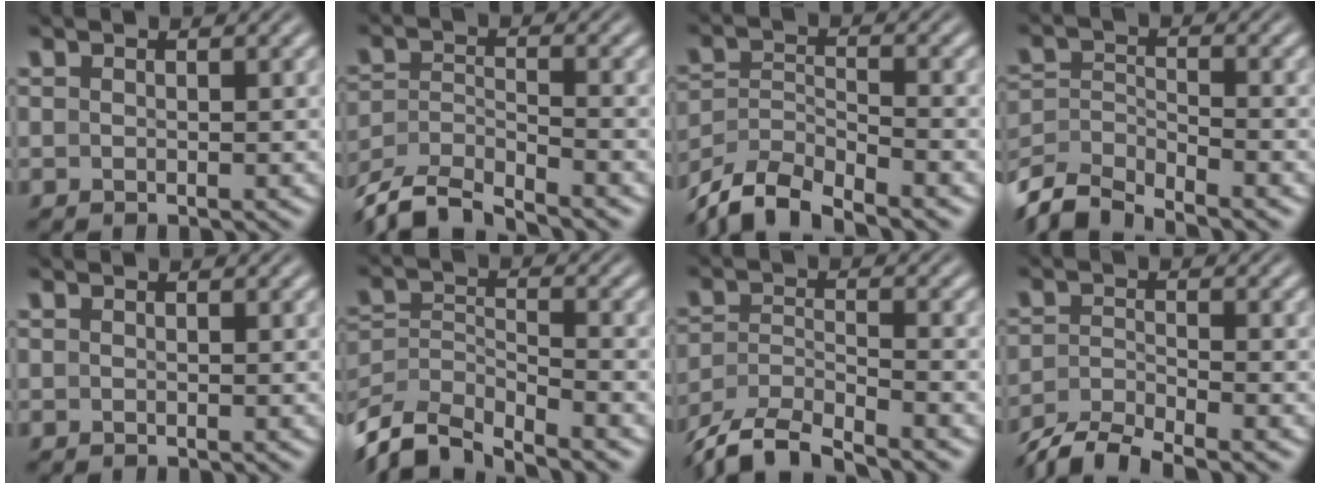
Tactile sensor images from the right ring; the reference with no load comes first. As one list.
[{"total": 7.6, "force": [-6.0, 3.8, 2.7], "torque": [-0.067, -0.031, -0.091]}, {"total": 8.5, "force": [-5.6, 5.0, 3.9], "torque": [-0.088, -0.037, -0.082]}, {"total": 6.8, "force": [-4.6, 4.0, 3.0], "torque": [-0.079, -0.044, -0.064]}, {"total": 0.0}, {"total": 8.2, "force": [-5.0, 5.0, 4.2], "torque": [-0.101, -0.051, -0.063]}, {"total": 8.6, "force": [-6.5, 4.7, 3.0], "torque": [-0.070, -0.028, -0.103]}, {"total": 5.5, "force": [-4.6, 1.8, 2.3], "torque": [-0.041, -0.013, -0.072]}]